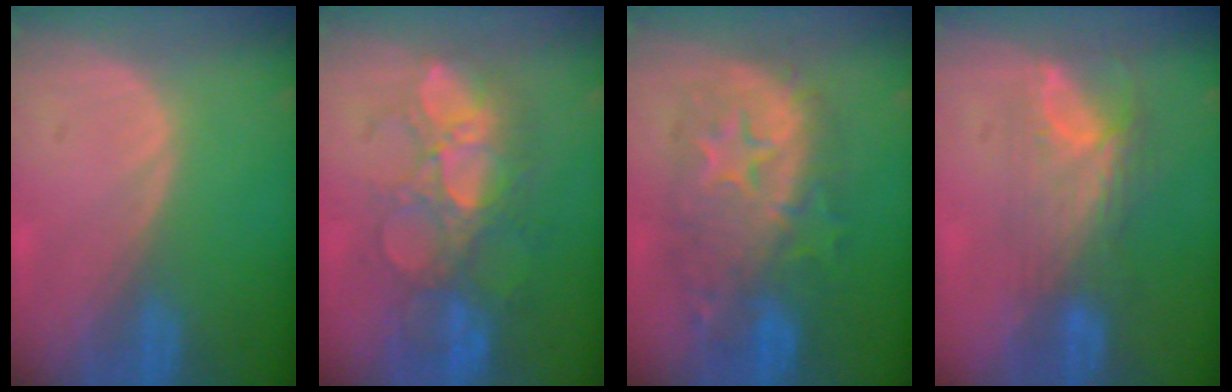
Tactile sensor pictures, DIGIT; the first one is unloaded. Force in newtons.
{"total": 10.0, "press": 9.3, "slide": 3.6}
{"total": 11.2, "press": 11.1, "slide": 0.8}
{"total": 8.0, "press": 6.6, "slide": 4.5}